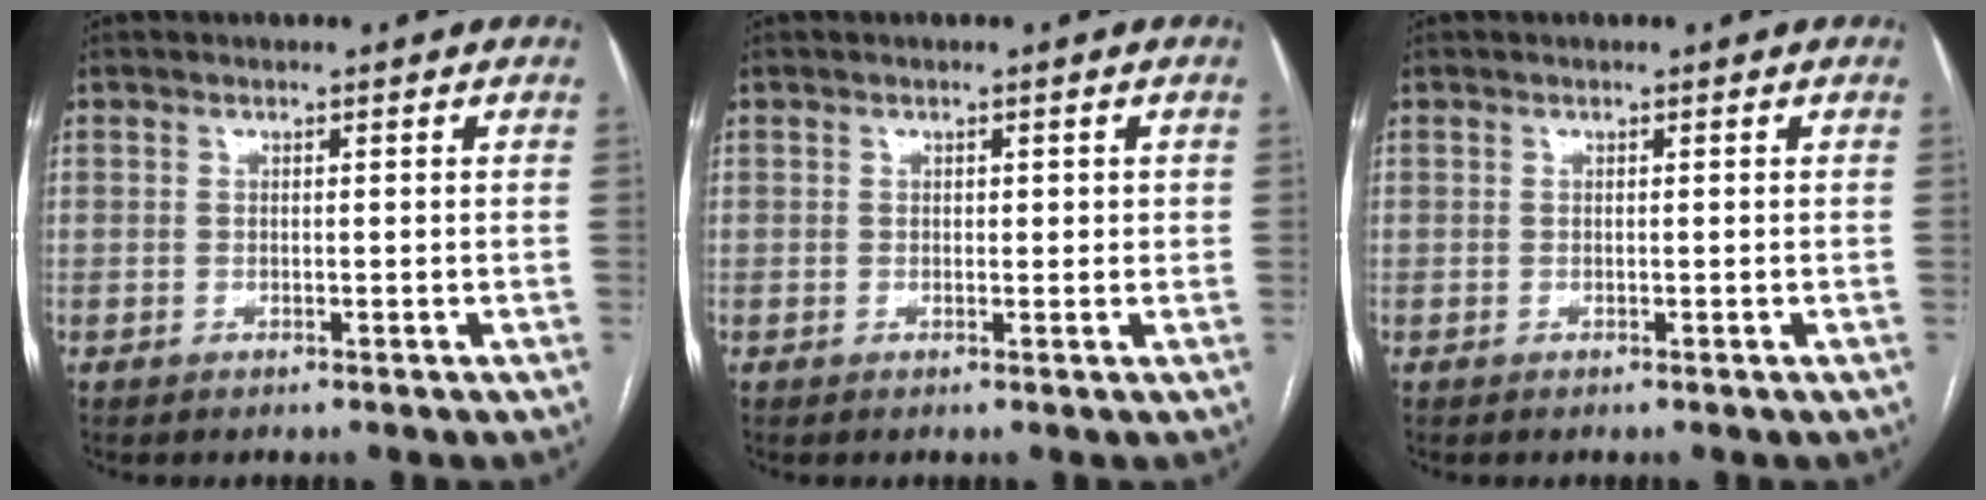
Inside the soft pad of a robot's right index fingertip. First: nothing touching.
{"total": 1.5, "force": [0.3, 0.9, 1.1], "torque": [-0.011, 0.004, 0.003]}
{"total": 0.0}